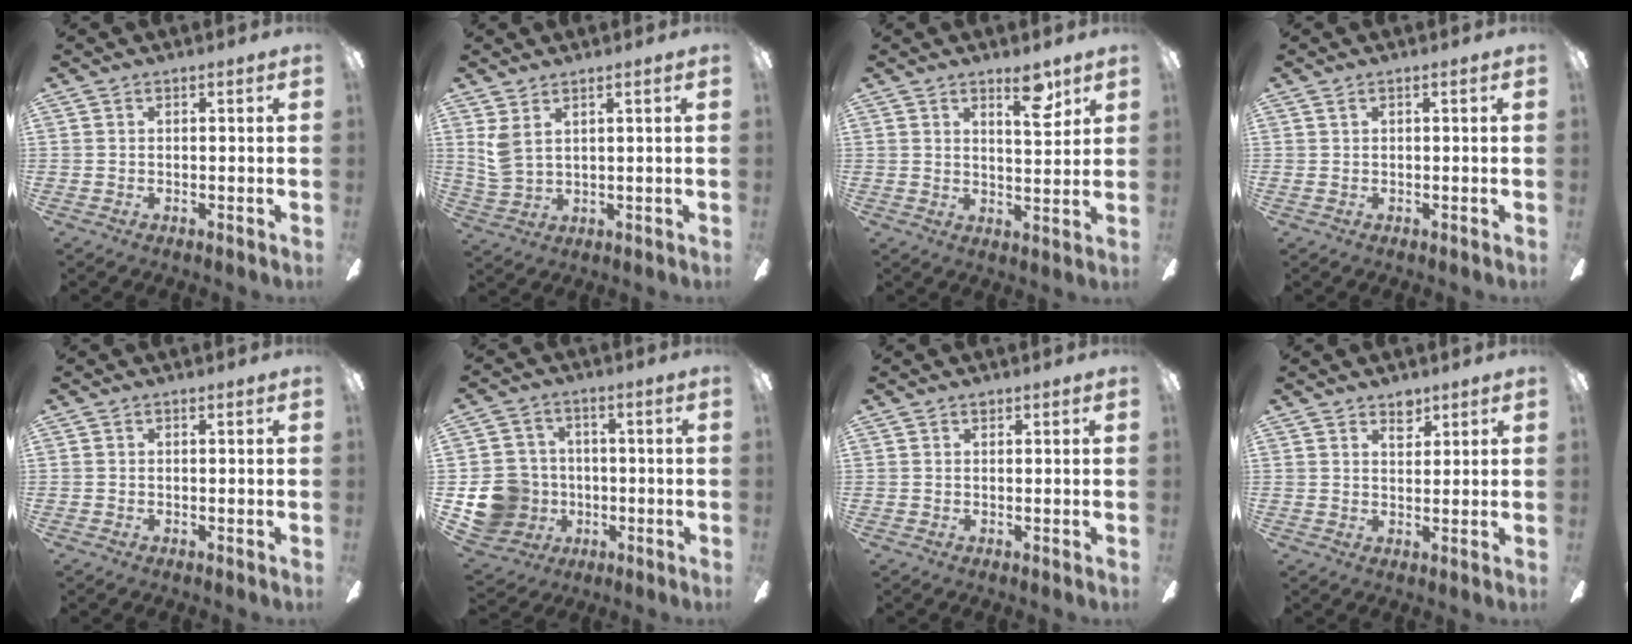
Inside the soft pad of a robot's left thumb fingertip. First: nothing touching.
{"total": 4.9, "force": [2.4, 2.0, 3.7], "torque": [-0.090, -0.007, 0.042]}
{"total": 7.0, "force": [4.6, 2.2, 4.8], "torque": [-0.057, -0.019, 0.070]}
{"total": 0.9, "force": [0.2, 0.2, 0.9], "torque": [-0.017, 0.001, 0.004]}
{"total": 0.0}
{"total": 12.4, "force": [-2.9, 11.5, 3.8], "torque": [-0.101, 0.025, -0.043]}
{"total": 0.5, "force": [0.3, 0.3, 0.2], "torque": [-0.004, 0.002, 0.006]}
{"total": 3.7, "force": [2.8, 1.9, 1.3], "torque": [0.002, -0.016, 0.047]}